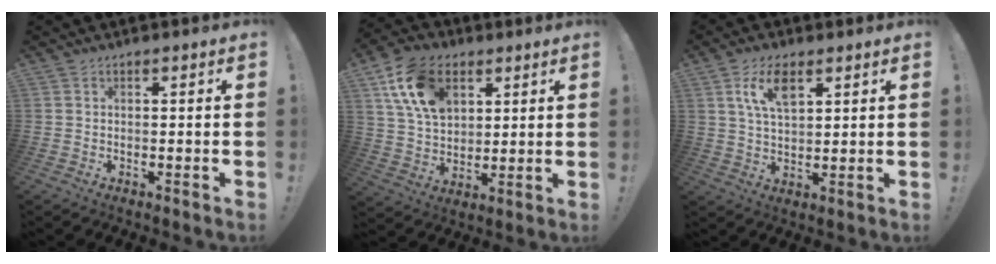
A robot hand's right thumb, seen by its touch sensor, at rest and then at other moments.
{"total": 16.5, "force": [7.2, 11.3, 9.7], "torque": [-0.153, -0.018, 0.142]}
{"total": 8.6, "force": [4.2, 4.0, 6.4], "torque": [-0.116, -0.004, 0.076]}